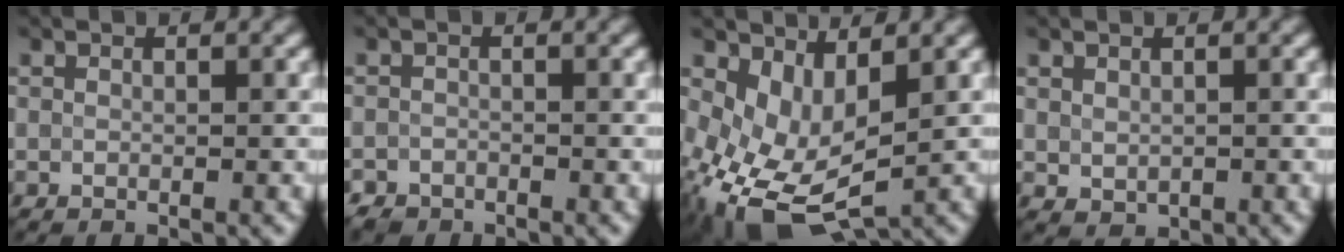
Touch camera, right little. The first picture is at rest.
{"total": 1.6, "force": [-1.3, 0.9, 0.1], "torque": [-0.003, -0.001, -0.022]}
{"total": 7.5, "force": [-0.6, 4.6, 5.8], "torque": [-0.135, -0.024, 0.003]}
{"total": 1.0, "force": [0.4, 0.8, 0.5], "torque": [-0.011, -0.004, 0.016]}